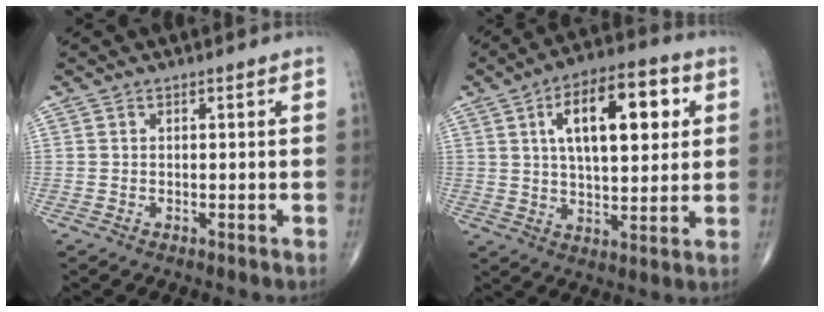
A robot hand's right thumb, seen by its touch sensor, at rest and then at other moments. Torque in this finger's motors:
{"motor_torque": [-0.01, 2.96, 1.26, 0.55, 0.12]}